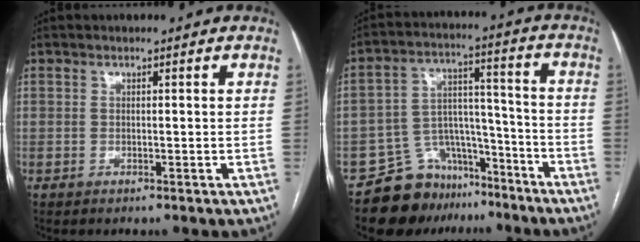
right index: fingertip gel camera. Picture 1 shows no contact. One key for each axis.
{"total": 11.3, "fx": -9.1, "fy": 6.5, "fz": 1.9, "tx": -0.023, "ty": 0.066, "tz": -0.146}